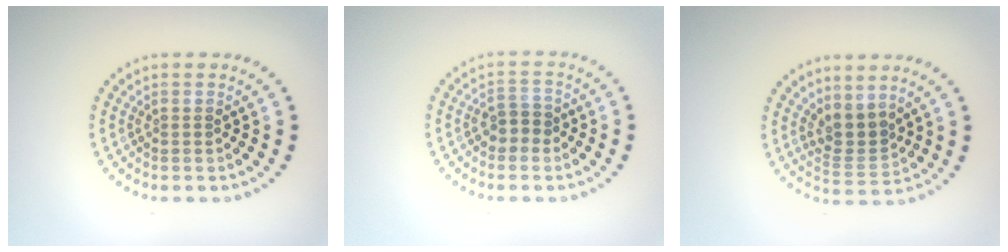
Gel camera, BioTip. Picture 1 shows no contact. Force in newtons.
{"total": 2.0, "press": 1.9, "slide": 0.6}
{"total": 2.8, "press": 2.1, "slide": 1.8}